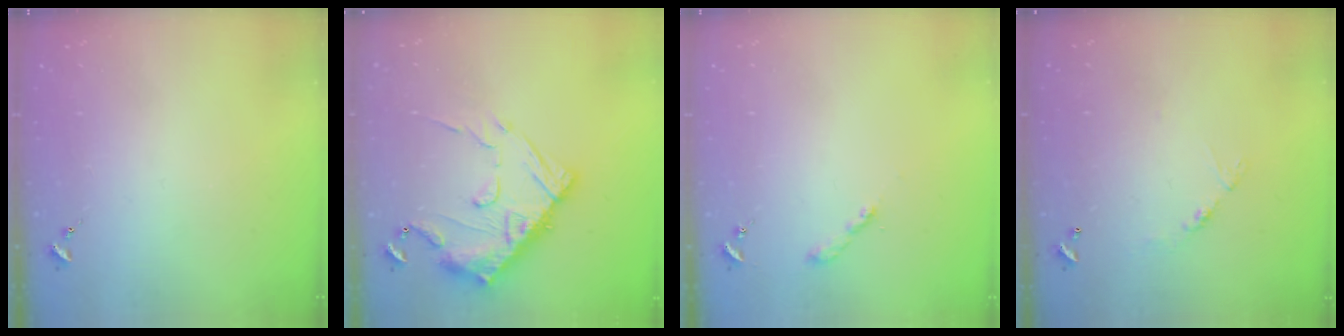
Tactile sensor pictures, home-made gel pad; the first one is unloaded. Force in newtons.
{"total": 17.5, "press": 17.5, "slide": 1.6}
{"total": 2.0, "press": 2.0, "slide": 0.2}
{"total": 5.9, "press": 5.9, "slide": 0.4}